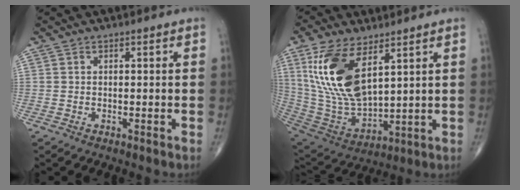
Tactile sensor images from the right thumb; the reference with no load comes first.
{"total": 18.3, "force": [7.5, 8.6, 14.3], "torque": [-0.273, -0.031, 0.159]}